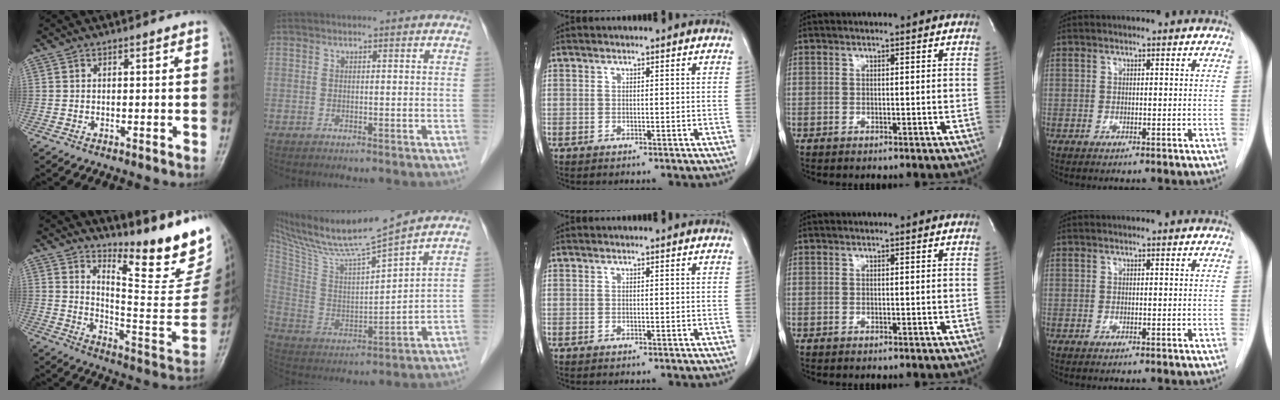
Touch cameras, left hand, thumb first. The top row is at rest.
{"thumb": {"total": 19.1, "force": [15.7, 4.1, 10.1], "torque": [-0.106, -0.145, 0.222]}, "index": {"total": 15.6, "force": [13.6, -1.1, 7.5], "torque": [-0.147, -0.002, 0.250]}}